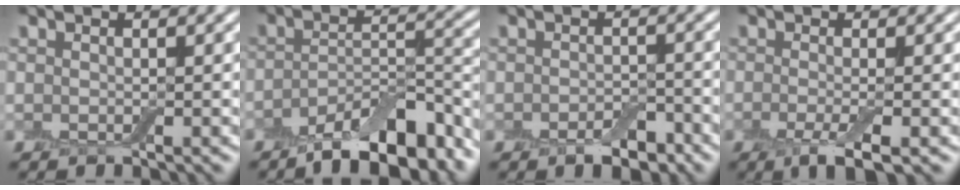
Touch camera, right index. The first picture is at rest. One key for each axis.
{"total": 9.0, "fx": -6.6, "fy": 3.0, "fz": 5.4, "tx": -0.078, "ty": -0.005, "tz": -0.109}
{"total": 2.7, "fx": -1.6, "fy": 1.3, "fz": 1.7, "tx": -0.024, "ty": 0.000, "tz": -0.026}
{"total": 3.2, "fx": -1.4, "fy": 0.7, "fz": 2.9, "tx": -0.056, "ty": -0.007, "tz": -0.029}